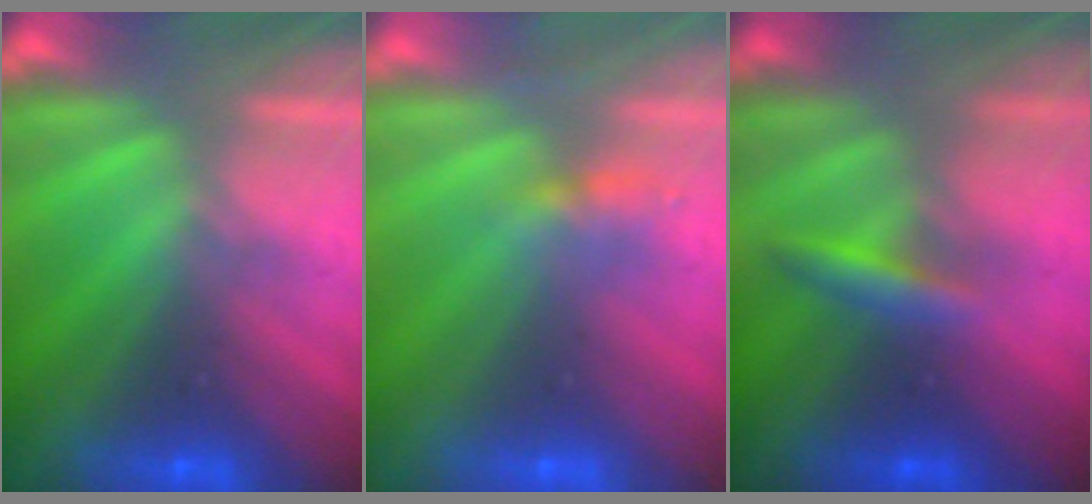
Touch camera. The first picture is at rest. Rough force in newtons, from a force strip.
{"total": 2.2}
{"total": 2.8}